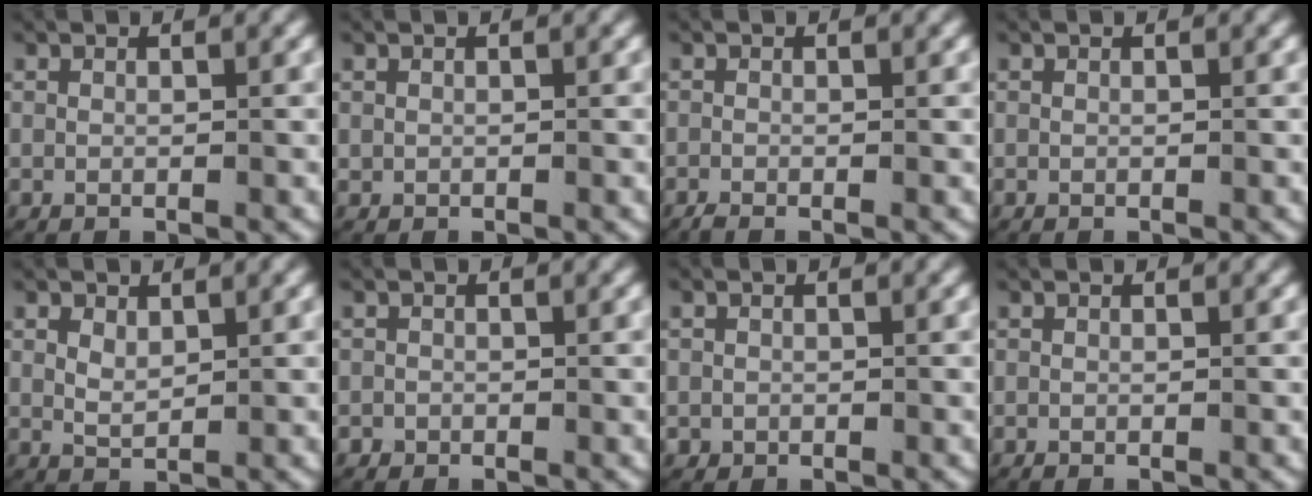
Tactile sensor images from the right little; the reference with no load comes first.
{"total": 0.6, "force": [0.1, 0.5, 0.1], "torque": [-0.006, 0.000, 0.005]}
{"total": 1.0, "force": [-0.9, 0.2, 0.4], "torque": [-0.006, -0.005, -0.016]}
{"total": 0.0}
{"total": 1.4, "force": [0.7, 0.8, 0.9], "torque": [-0.026, -0.011, 0.024]}
{"total": 1.1, "force": [-0.5, 1.0, -0.1], "torque": [0.000, -0.005, -0.010]}
{"total": 1.9, "force": [-0.6, 1.8, 0.3], "torque": [-0.011, -0.009, -0.008]}
{"total": 0.0}